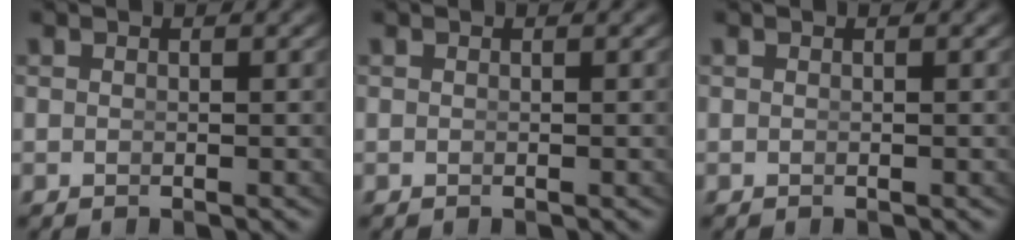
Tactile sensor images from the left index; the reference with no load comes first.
{"total": 0.0}
{"total": 0.0}